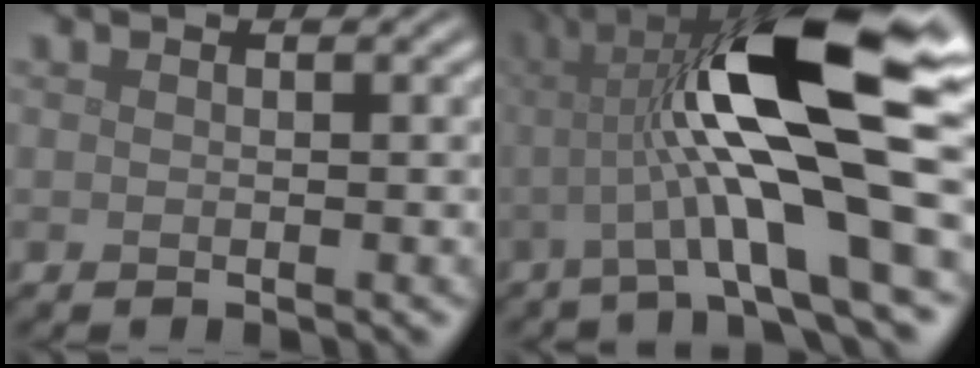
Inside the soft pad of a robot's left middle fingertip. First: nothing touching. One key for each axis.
{"total": 13.2, "fx": 0.9, "fy": 2.6, "fz": 12.9, "tx": -0.211, "ty": 0.021, "tz": 0.014}